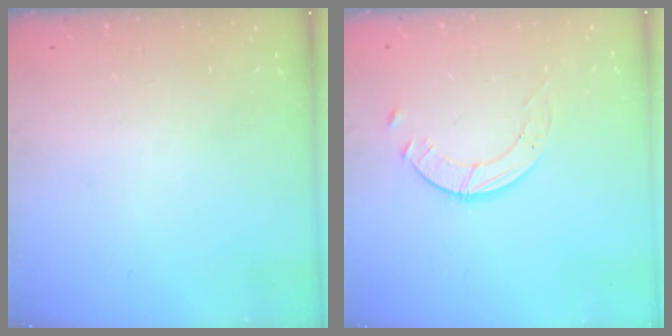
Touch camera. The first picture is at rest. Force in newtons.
{"total": 3.9, "press": 3.9, "slide": 0.4}